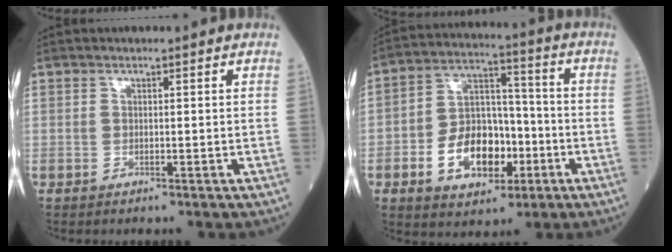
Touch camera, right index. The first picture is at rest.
{"total": 12.3, "force": [-4.2, 7.4, 8.9], "torque": [-0.169, 0.019, -0.065]}